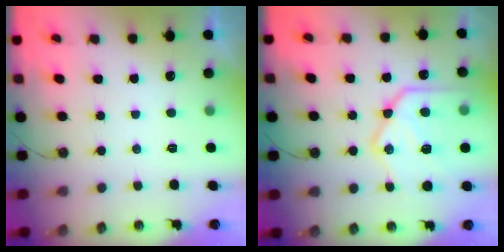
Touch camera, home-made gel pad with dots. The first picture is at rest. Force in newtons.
{"total": 20.4, "press": 20.3, "slide": 1.6}